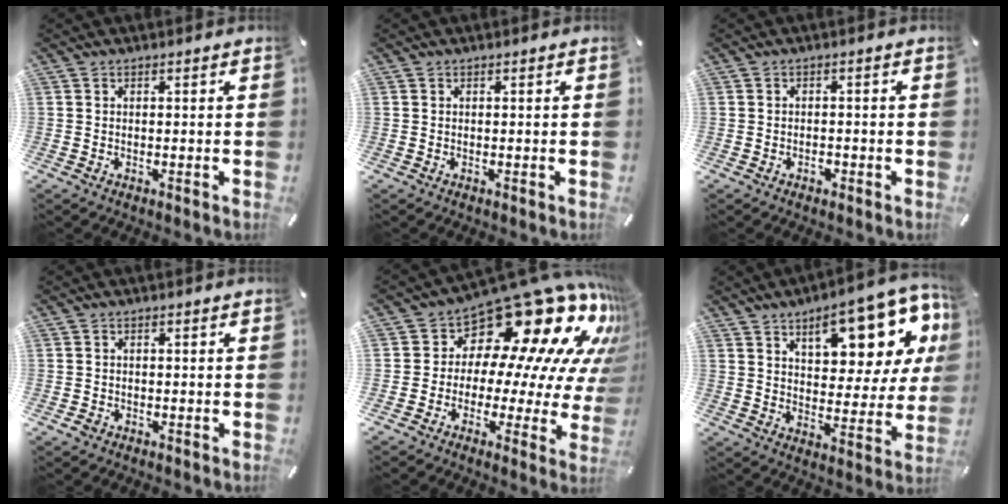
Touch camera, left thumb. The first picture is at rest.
{"total": 0.0}
{"total": 1.3, "force": [-0.7, 1.0, 0.5], "torque": [-0.013, 0.002, -0.017]}
{"total": 1.1, "force": [-0.5, 0.9, 0.5], "torque": [-0.008, 0.003, -0.011]}
{"total": 20.5, "force": [14.2, 9.7, 11.2], "torque": [-0.144, -0.133, 0.234]}
{"total": 18.5, "force": [10.6, 8.3, 12.8], "torque": [-0.167, -0.063, 0.171]}